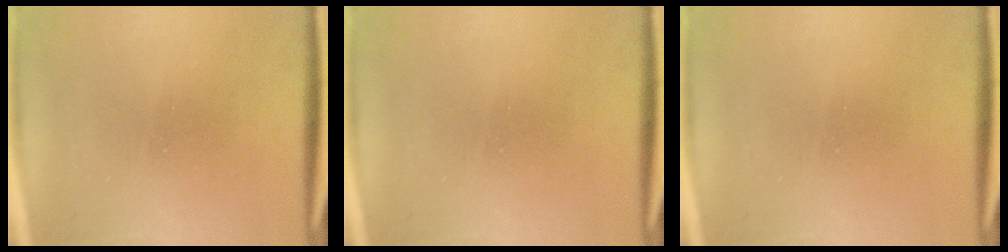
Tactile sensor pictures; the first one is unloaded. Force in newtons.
{"total": 0.0}
{"total": 0.0}